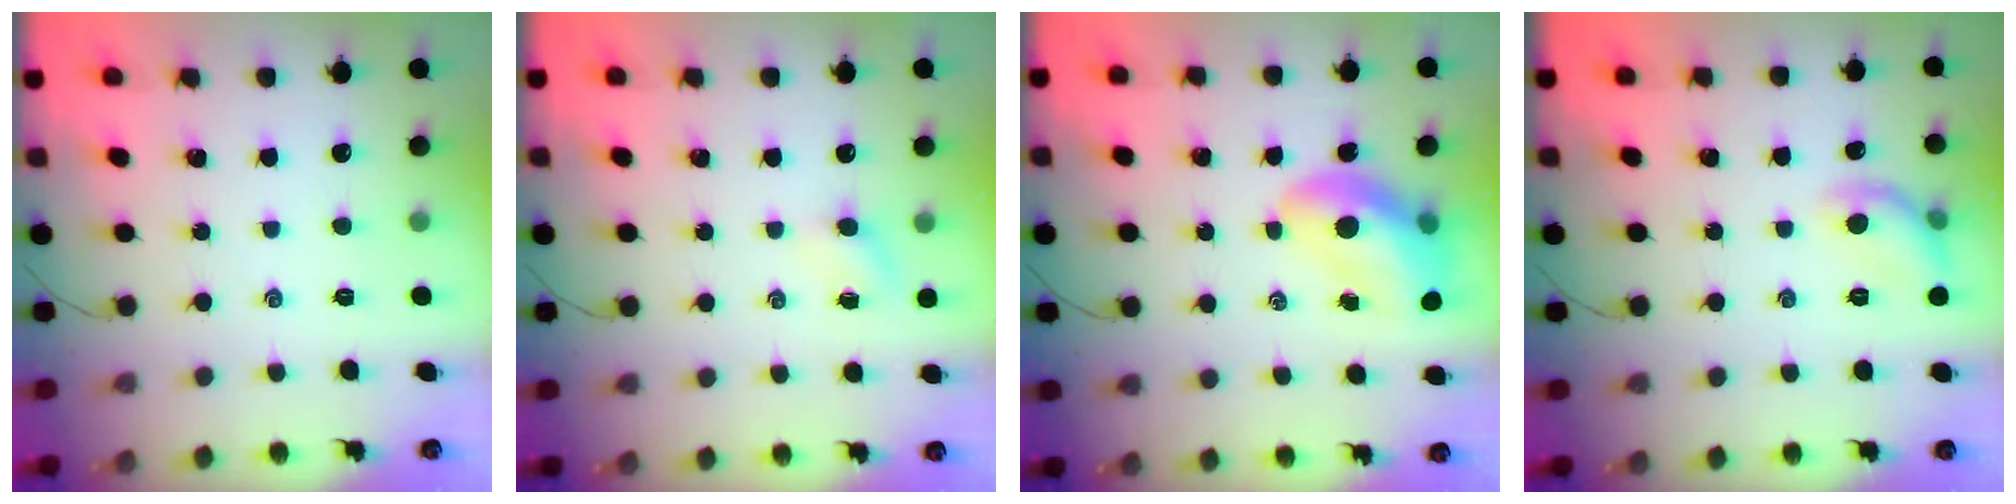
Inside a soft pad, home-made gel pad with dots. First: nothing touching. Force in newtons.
{"total": 3.6, "press": 3.5, "slide": 1.0}
{"total": 11.9, "press": 11.4, "slide": 3.5}
{"total": 8.5, "press": 8.5, "slide": 1.0}